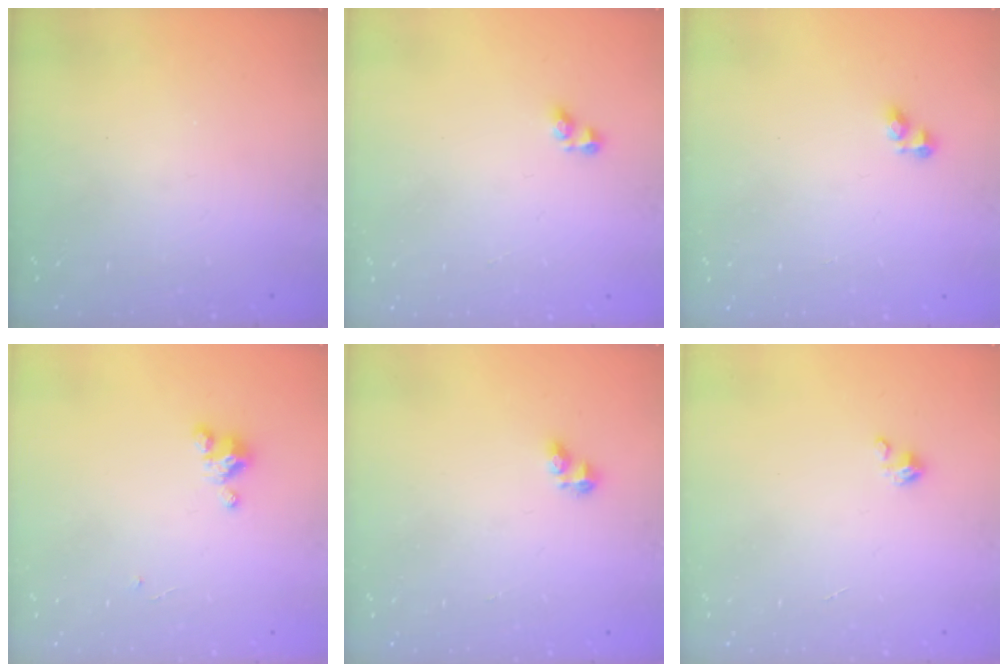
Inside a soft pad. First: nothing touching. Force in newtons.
{"total": 2.9, "press": 2.9, "slide": 0.4}
{"total": 2.8, "press": 2.8, "slide": 0.3}
{"total": 2.7, "press": 2.7, "slide": 0.3}
{"total": 3.2, "press": 3.2, "slide": 0.5}
{"total": 1.4, "press": 1.4, "slide": 0.3}